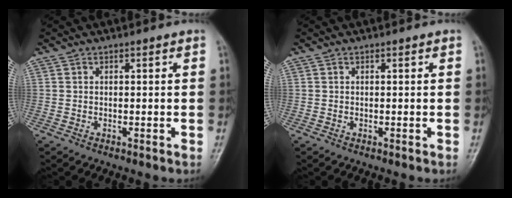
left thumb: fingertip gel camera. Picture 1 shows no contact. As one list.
[{"total": 0.0}]